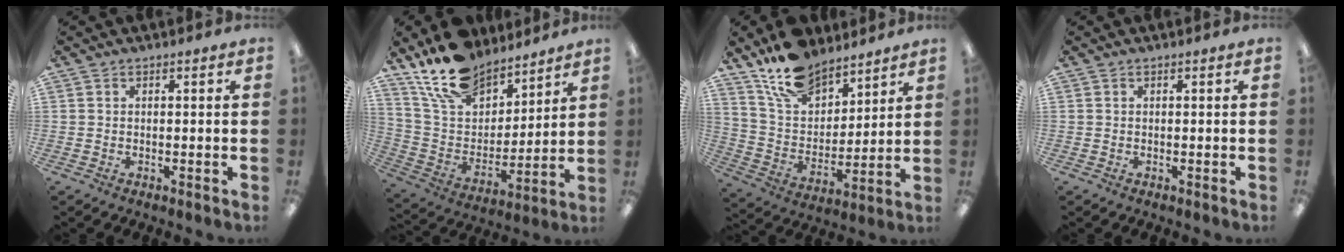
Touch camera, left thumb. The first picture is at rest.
{"total": 17.5, "force": [14.2, 8.4, 5.9], "torque": [-0.135, -0.089, 0.266]}
{"total": 13.9, "force": [11.6, 6.4, 4.0], "torque": [-0.087, -0.078, 0.222]}
{"total": 0.0}